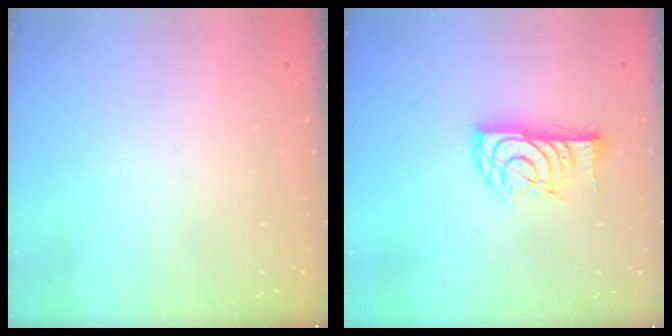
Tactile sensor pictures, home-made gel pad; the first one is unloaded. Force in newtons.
{"total": 13.1, "press": 13.1, "slide": 0.5}